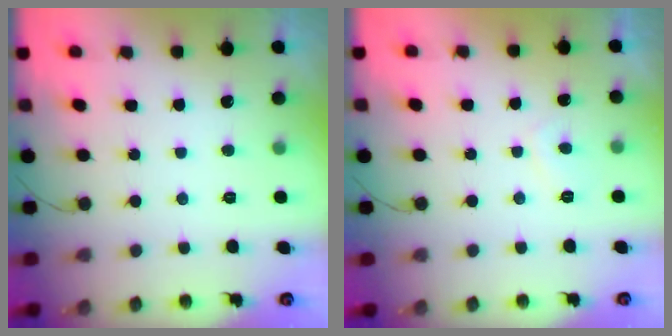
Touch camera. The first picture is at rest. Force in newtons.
{"total": 2.0, "press": 1.9, "slide": 0.5}